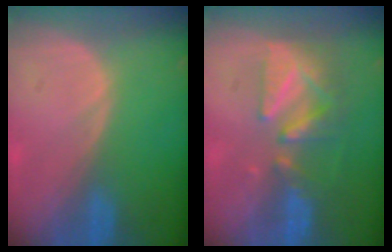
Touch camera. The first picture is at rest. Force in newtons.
{"total": 8.7, "press": 7.7, "slide": 3.9}